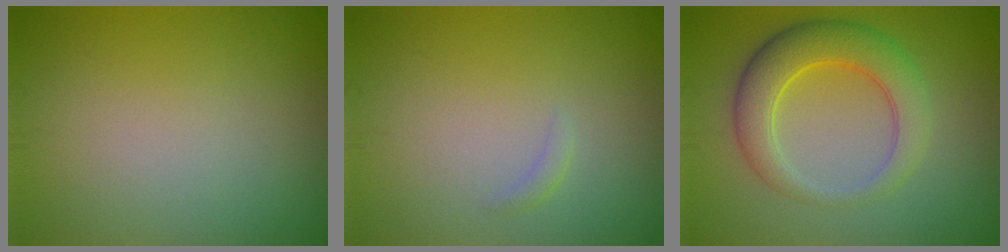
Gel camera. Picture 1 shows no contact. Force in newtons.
{"total": 0.6, "press": 0.6, "slide": 0.0}
{"total": 5.7, "press": 5.7, "slide": 0.2}